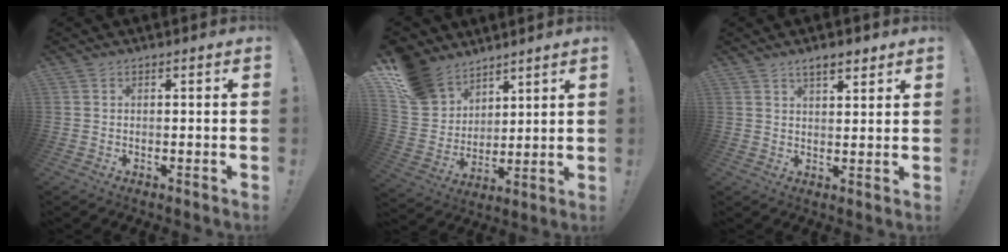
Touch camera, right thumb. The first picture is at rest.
{"total": 13.7, "force": [9.8, 9.0, 3.2], "torque": [-0.071, -0.064, 0.195]}
{"total": 5.3, "force": [3.8, 1.9, 3.1], "torque": [-0.038, -0.019, 0.065]}